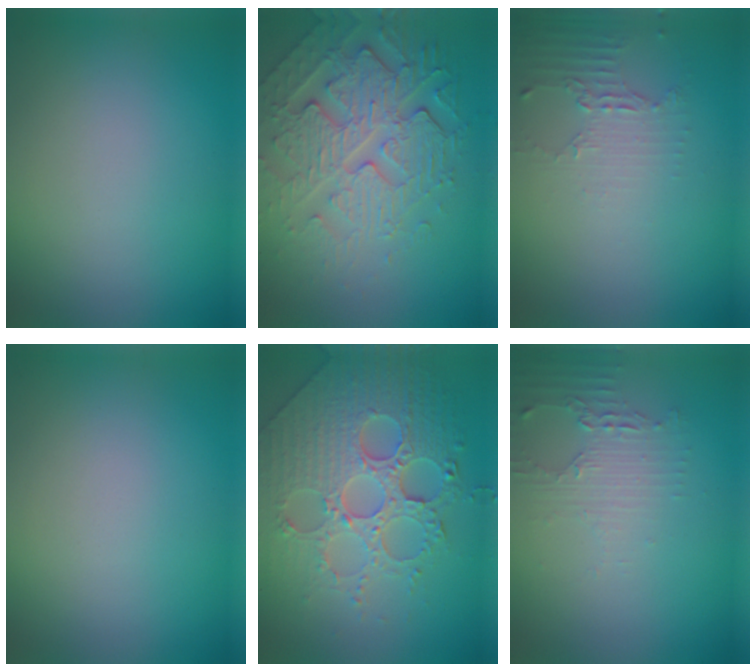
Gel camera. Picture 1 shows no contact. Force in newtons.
{"total": 6.8, "press": 5.1, "slide": 4.4}
{"total": 1.9, "press": 1.4, "slide": 1.3}
{"total": 0.0}
{"total": 7.8, "press": 6.0, "slide": 5.0}
{"total": 1.8, "press": 1.8, "slide": 0.4}